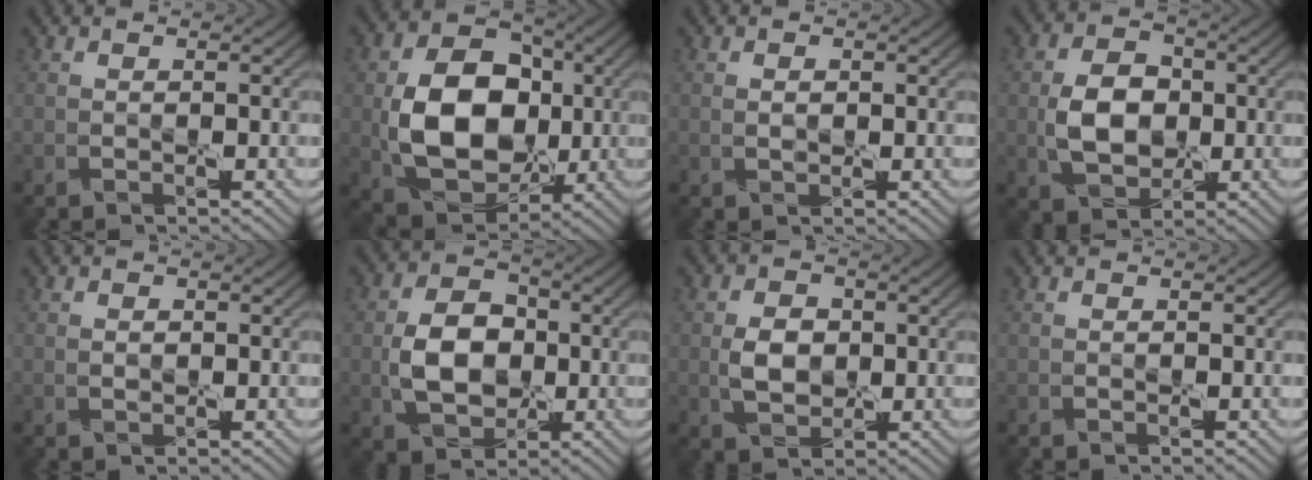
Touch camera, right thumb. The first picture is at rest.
{"total": 13.0, "force": [-0.2, 9.6, 8.8], "torque": [-0.160, -0.005, 0.004]}
{"total": 1.2, "force": [0.1, 0.8, 0.8], "torque": [-0.018, -0.001, 0.004]}
{"total": 7.2, "force": [-0.4, 5.2, 5.0], "torque": [-0.102, -0.001, -0.009]}
{"total": 0.8, "force": [0.1, 0.6, 0.5], "torque": [-0.011, -0.001, 0.002]}
{"total": 7.9, "force": [-0.7, 5.7, 5.4], "torque": [-0.109, 0.001, -0.015]}
{"total": 4.4, "force": [-0.1, 3.2, 3.1], "torque": [-0.065, -0.002, -0.005]}
{"total": 0.0}